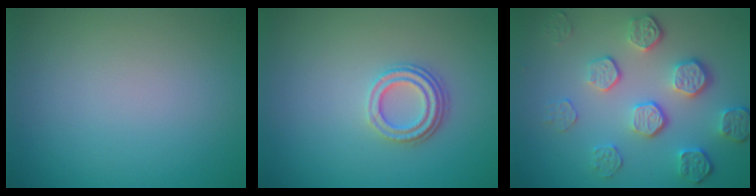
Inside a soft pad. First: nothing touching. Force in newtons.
{"total": 3.2, "press": 2.4, "slide": 2.1}
{"total": 5.6, "press": 4.0, "slide": 3.9}